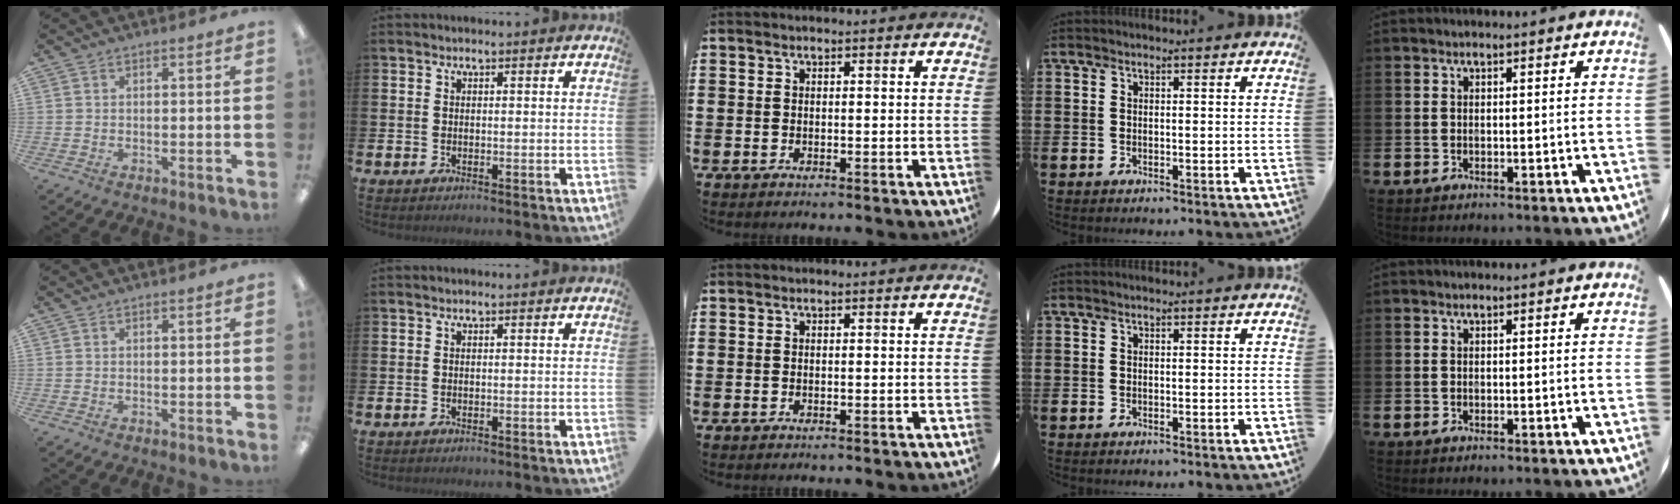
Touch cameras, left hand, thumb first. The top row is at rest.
{}